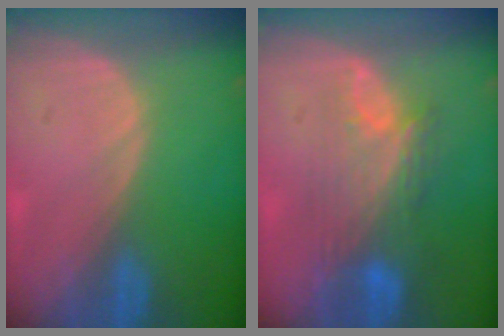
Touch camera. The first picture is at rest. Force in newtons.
{"total": 9.1, "press": 8.0, "slide": 4.4}